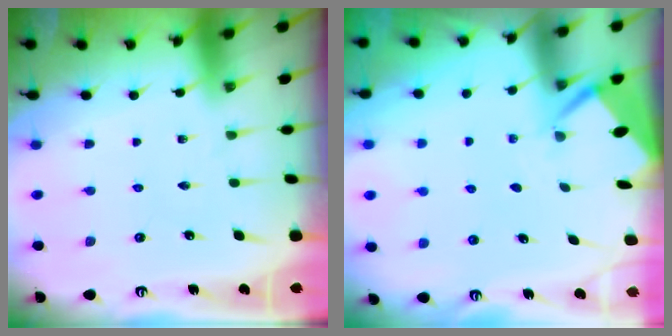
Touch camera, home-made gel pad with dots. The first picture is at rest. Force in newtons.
{"total": 2.9, "press": 2.9, "slide": 0.4}